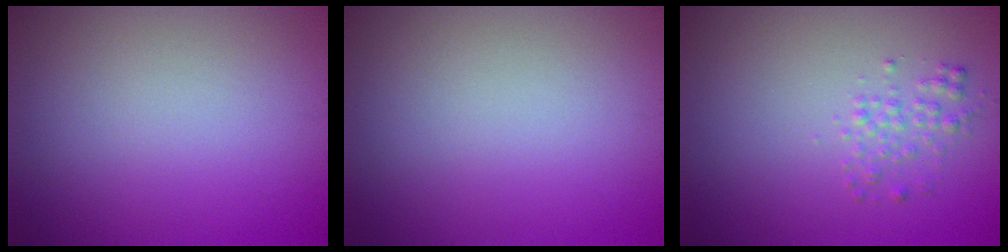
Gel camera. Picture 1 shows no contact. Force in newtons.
{"total": 0.0}
{"total": 1.5, "press": 1.5, "slide": 0.1}